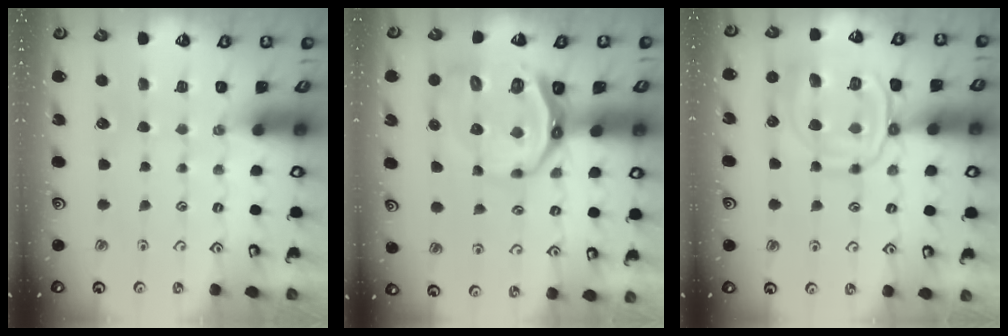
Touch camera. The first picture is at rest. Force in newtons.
{"total": 15.2, "press": 14.7, "slide": 3.8}
{"total": 14.7, "press": 14.6, "slide": 1.4}